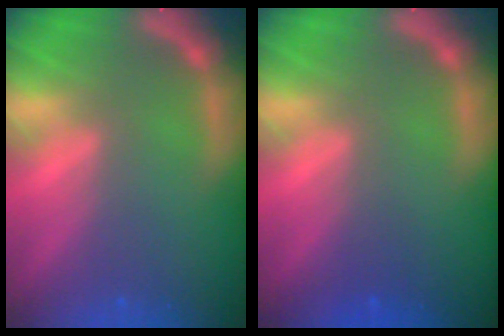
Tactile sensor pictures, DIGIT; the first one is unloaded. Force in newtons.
{"total": 1.0}